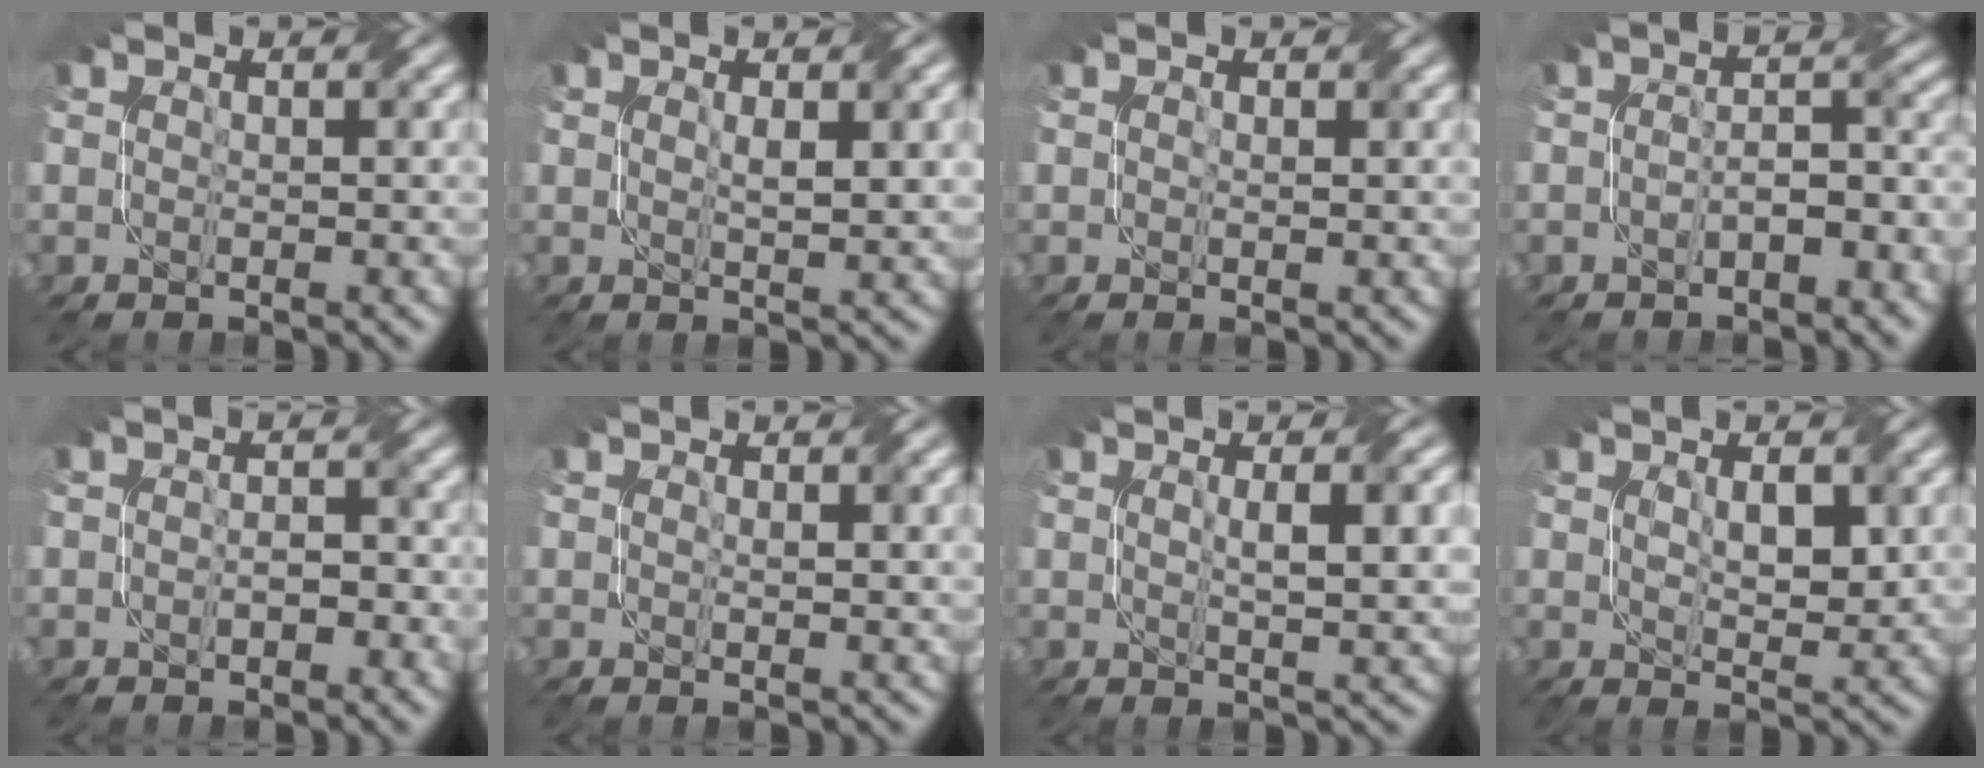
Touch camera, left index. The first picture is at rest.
{"total": 2.6, "force": [0.7, 0.6, 2.5], "torque": [-0.045, 0.000, 0.015]}
{"total": 0.7, "force": [0.1, 0.2, 0.6], "torque": [-0.010, -0.003, 0.002]}
{"total": 3.2, "force": [-1.5, 1.3, 2.5], "torque": [-0.044, 0.008, -0.025]}
{"total": 1.9, "force": [-0.6, 1.0, 1.5], "torque": [-0.020, 0.004, -0.013]}
{"total": 1.3, "force": [0.4, 0.1, 1.2], "torque": [-0.018, -0.002, 0.007]}
{"total": 5.0, "force": [0.9, 1.1, 4.7], "torque": [-0.070, 0.005, 0.017]}
{"total": 3.1, "force": [0.9, 1.2, 2.7], "torque": [-0.054, -0.006, 0.021]}